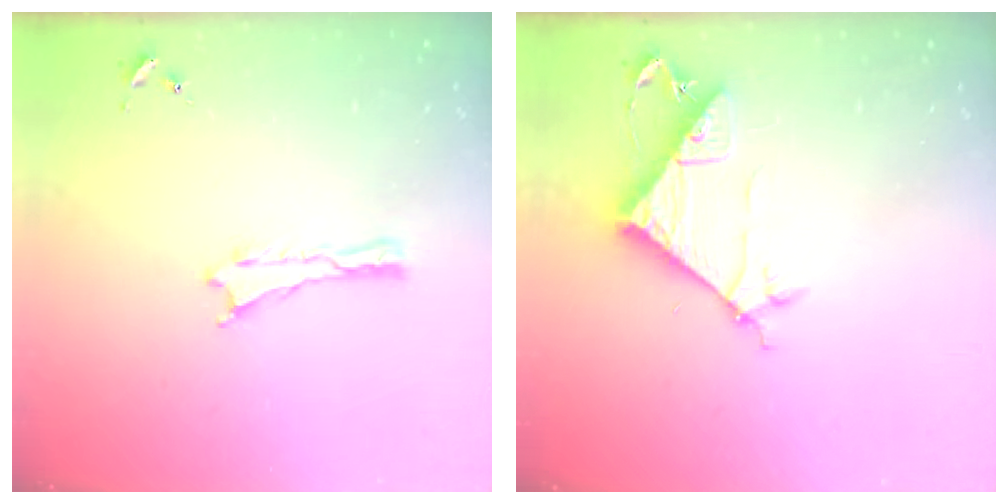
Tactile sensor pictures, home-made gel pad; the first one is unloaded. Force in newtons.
{"total": 7.7, "press": 7.7, "slide": 0.8}